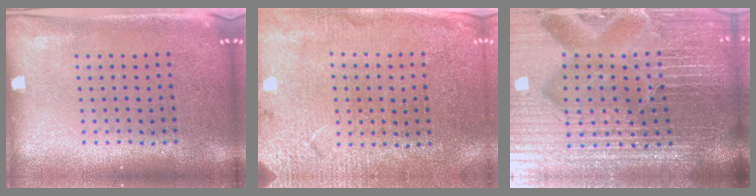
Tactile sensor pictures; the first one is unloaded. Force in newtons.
{"total": 2.8, "press": 2.8, "slide": 0.1}
{"total": 6.9, "press": 6.0, "slide": 3.3}